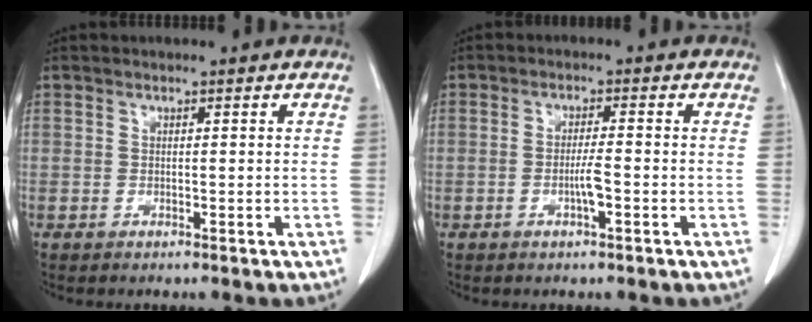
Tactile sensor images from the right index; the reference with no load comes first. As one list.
[{"total": 3.0, "force": [-1.0, 0.0, 2.8], "torque": [-0.054, -0.001, -0.020]}]